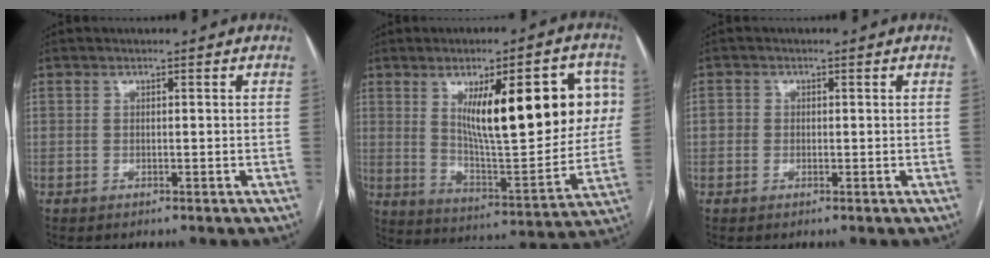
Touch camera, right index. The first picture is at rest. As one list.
[{"total": 21.4, "force": [5.8, 5.5, 19.9], "torque": [-0.277, 0.011, 0.094]}, {"total": 1.3, "force": [-0.2, 1.2, 0.5], "torque": [-0.006, 0.006, -0.004]}]